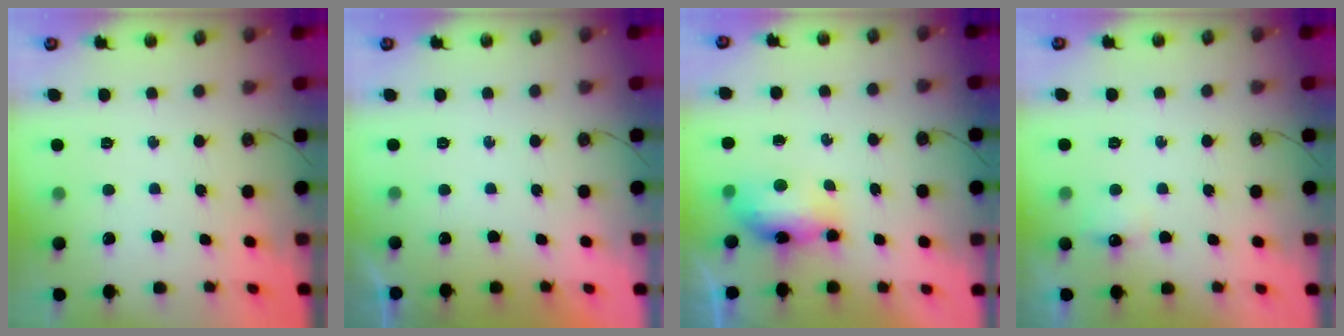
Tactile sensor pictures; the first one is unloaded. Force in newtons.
{"total": 0.0}
{"total": 13.9, "press": 9.1, "slide": 10.5}
{"total": 5.3, "press": 5.3, "slide": 0.7}